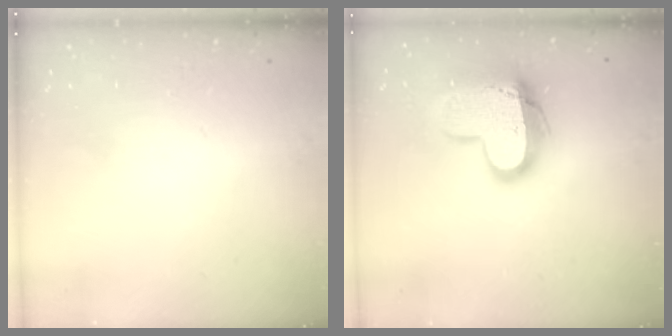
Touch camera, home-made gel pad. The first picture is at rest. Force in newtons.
{"total": 16.9, "press": 16.8, "slide": 1.4}